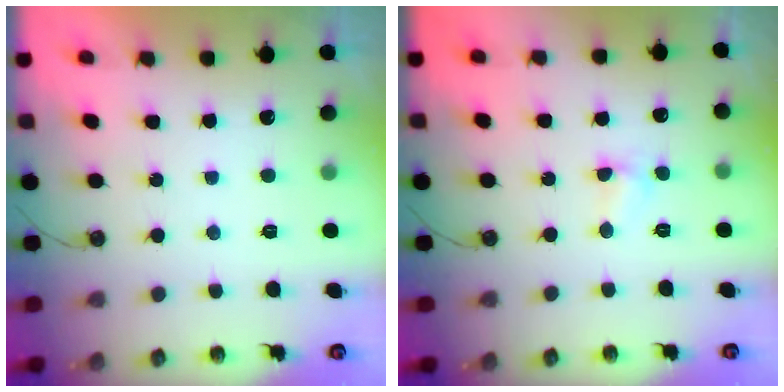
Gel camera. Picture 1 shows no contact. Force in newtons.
{"total": 4.3, "press": 4.2, "slide": 0.4}